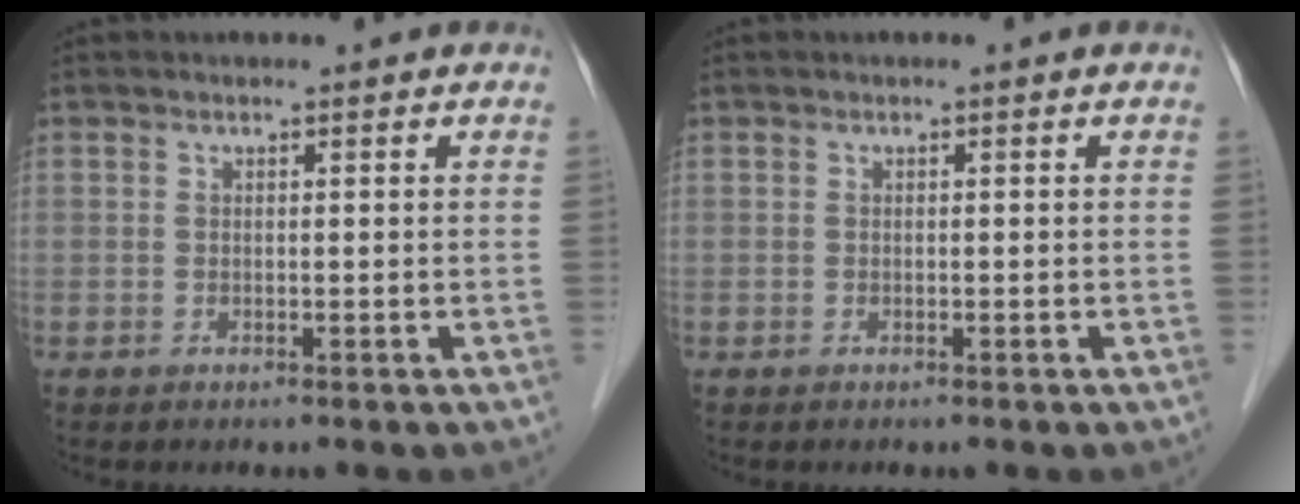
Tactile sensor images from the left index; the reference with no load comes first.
{"total": 0.0}